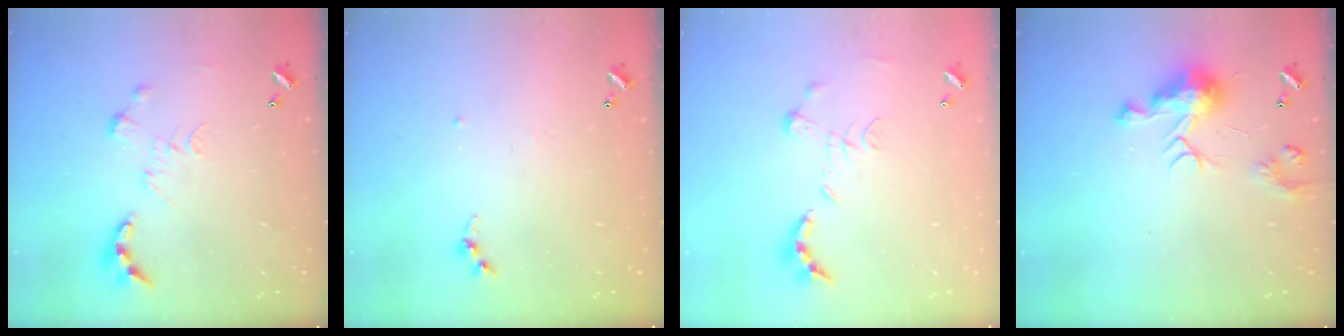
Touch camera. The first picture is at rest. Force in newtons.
{"total": 5.3, "press": 5.2, "slide": 0.6}
{"total": 1.3, "press": 1.2, "slide": 0.3}
{"total": 9.4, "press": 9.4, "slide": 0.8}